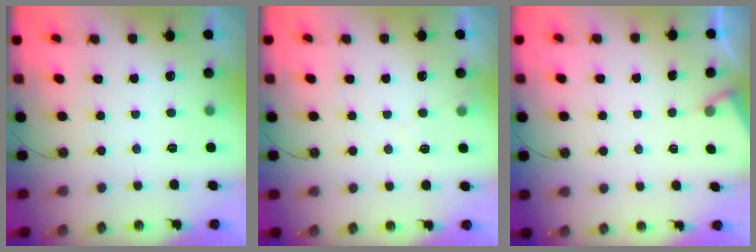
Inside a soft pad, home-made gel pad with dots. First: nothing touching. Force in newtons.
{"total": 5.5, "press": 5.4, "slide": 0.8}
{"total": 2.8, "press": 2.7, "slide": 0.4}